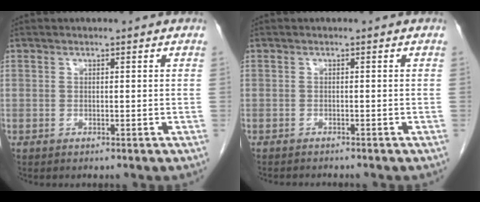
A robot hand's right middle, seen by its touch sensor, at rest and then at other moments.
{"total": 2.5, "force": [-2.4, 0.3, 0.7], "torque": [-0.009, -0.006, -0.032]}